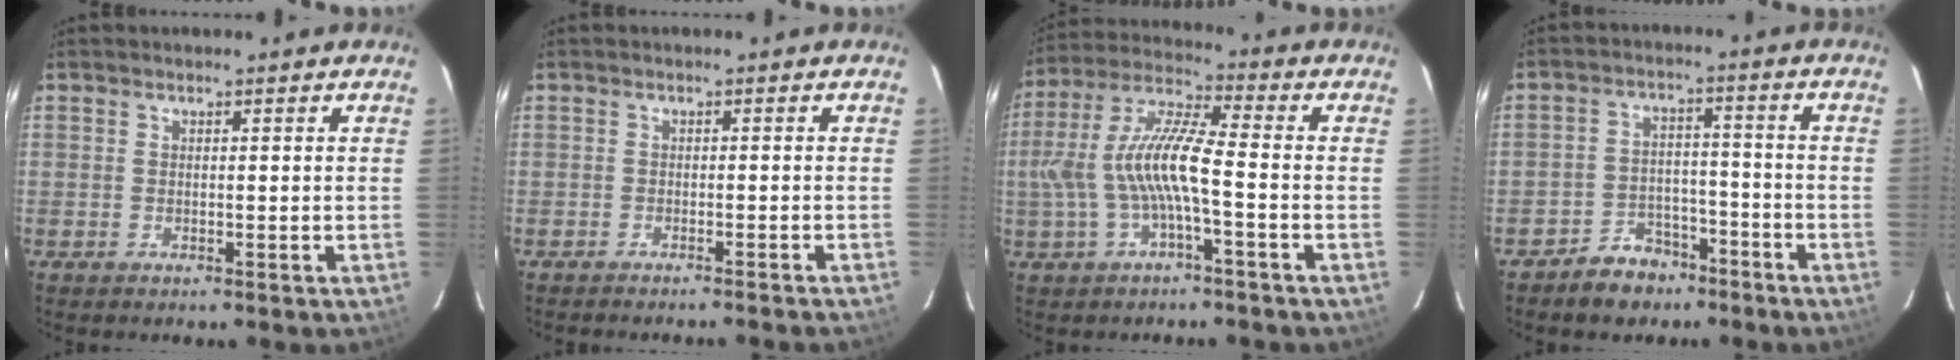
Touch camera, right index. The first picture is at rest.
{"total": 4.1, "force": [-3.8, -0.5, 1.5], "torque": [-0.035, 0.000, -0.052]}
{"total": 11.1, "force": [-2.0, 2.1, 10.7], "torque": [-0.224, 0.011, -0.034]}
{"total": 7.5, "force": [-5.6, 4.6, 1.7], "torque": [-0.042, 0.024, -0.078]}